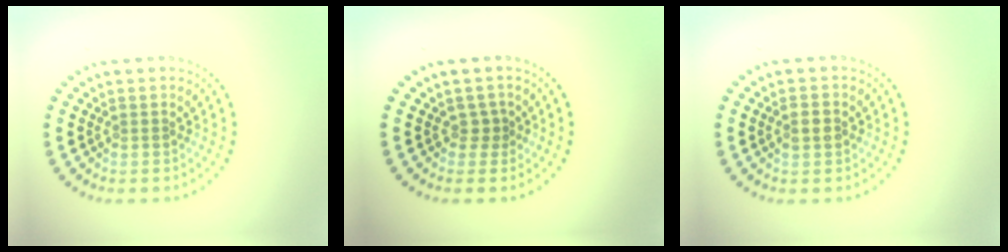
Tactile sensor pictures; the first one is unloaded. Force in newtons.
{"total": 1.0, "press": 0.8, "slide": 0.7}
{"total": 1.5, "press": 1.5, "slide": 0.0}